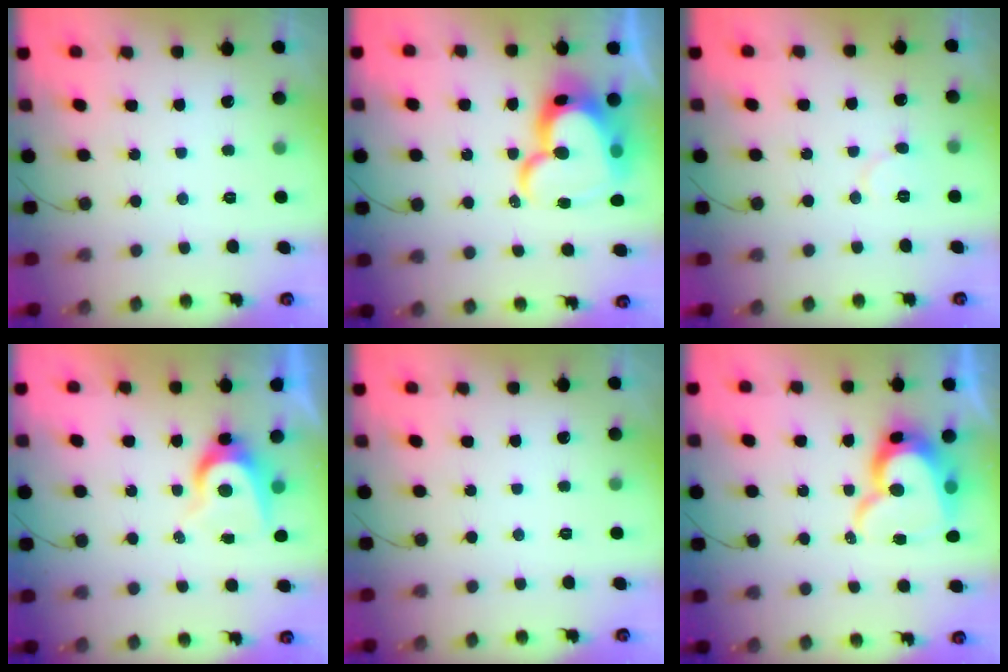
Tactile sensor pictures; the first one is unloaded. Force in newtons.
{"total": 22.3, "press": 22.2, "slide": 1.6}
{"total": 5.8, "press": 5.7, "slide": 0.5}
{"total": 6.9, "press": 6.9, "slide": 0.1}
{"total": 0.0}
{"total": 15.3, "press": 15.2, "slide": 1.7}